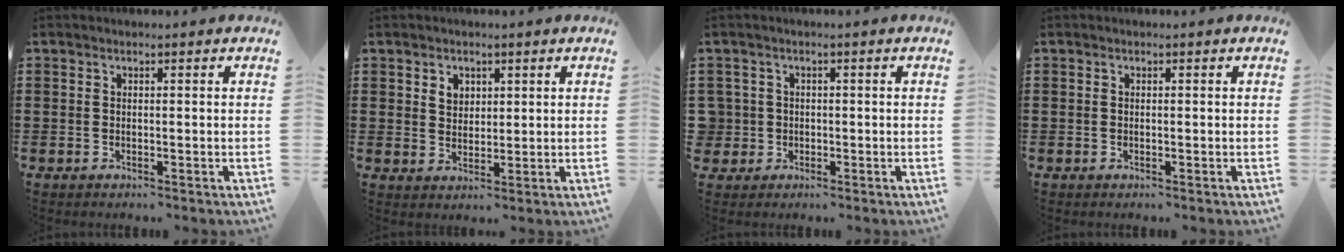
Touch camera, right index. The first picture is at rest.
{"total": 2.6, "force": [1.4, 2.1, 0.8], "torque": [-0.024, 0.008, 0.025]}
{"total": 2.5, "force": [-0.3, 2.5, 0.2], "torque": [-0.024, 0.005, -0.014]}
{"total": 0.0}